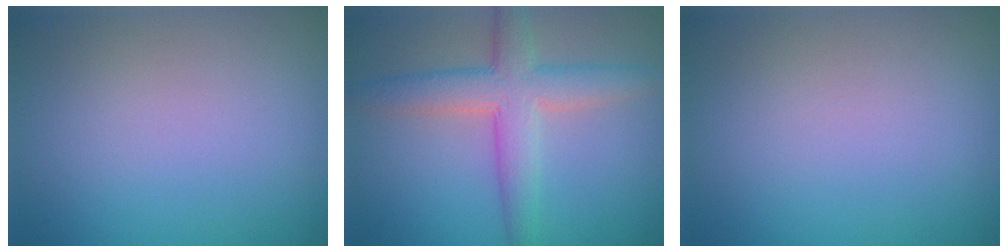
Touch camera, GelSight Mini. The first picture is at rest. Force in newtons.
{"total": 5.4, "press": 5.4, "slide": 0.2}
{"total": 0.0}